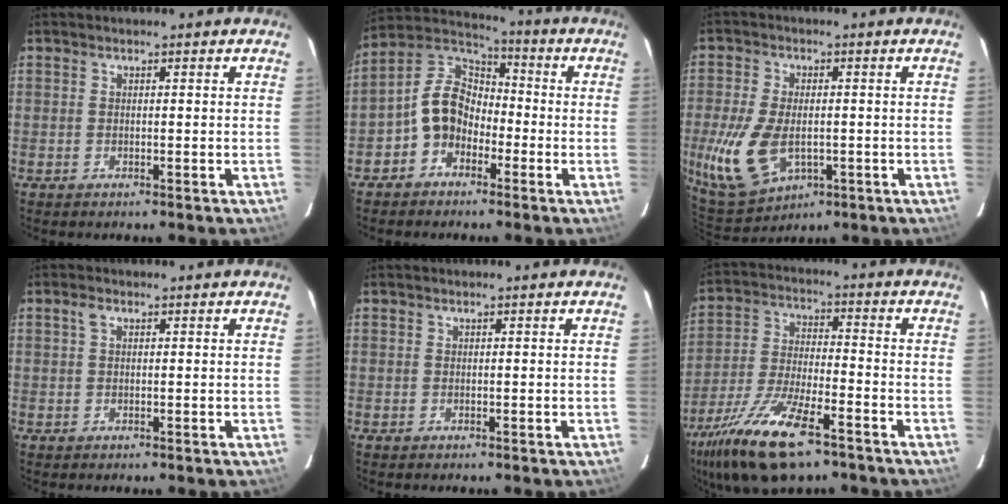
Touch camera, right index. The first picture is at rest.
{"total": 9.4, "force": [-4.1, 7.0, 4.7], "torque": [-0.099, 0.028, -0.080]}
{"total": 13.0, "force": [-2.5, 8.0, 9.9], "torque": [-0.223, -0.016, -0.033]}
{"total": 1.3, "force": [0.6, 0.8, 0.9], "torque": [-0.020, 0.005, 0.009]}
{"total": 0.0}
{"total": 16.8, "force": [-11.0, 5.3, 11.4], "torque": [-0.243, -0.038, -0.206]}